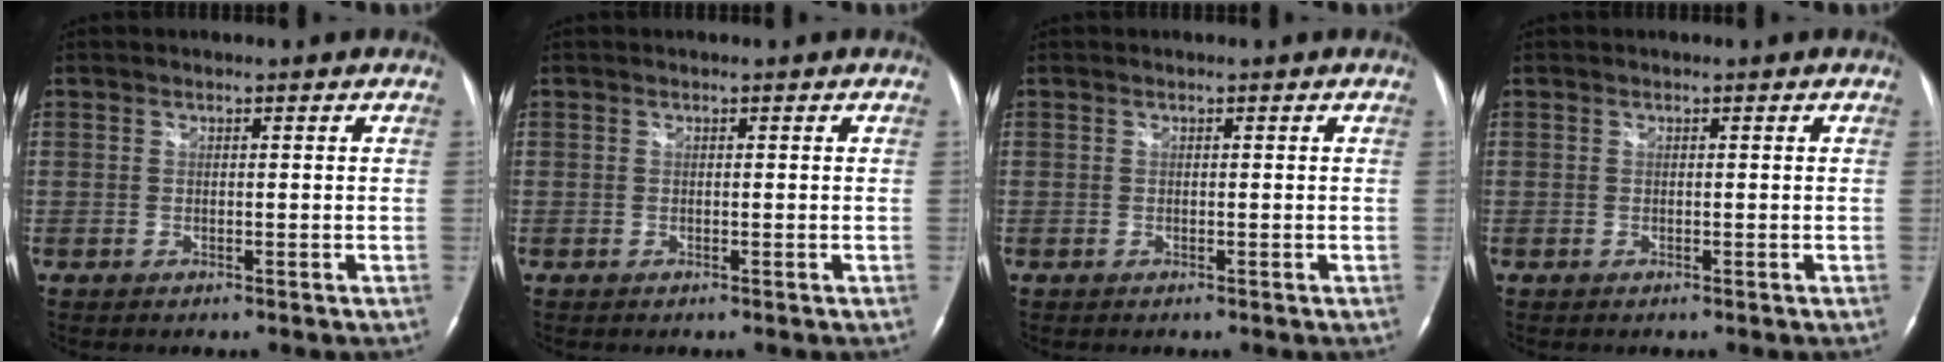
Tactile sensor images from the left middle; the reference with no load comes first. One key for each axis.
{"total": 0.0}
{"total": 0.0}
{"total": 0.0}